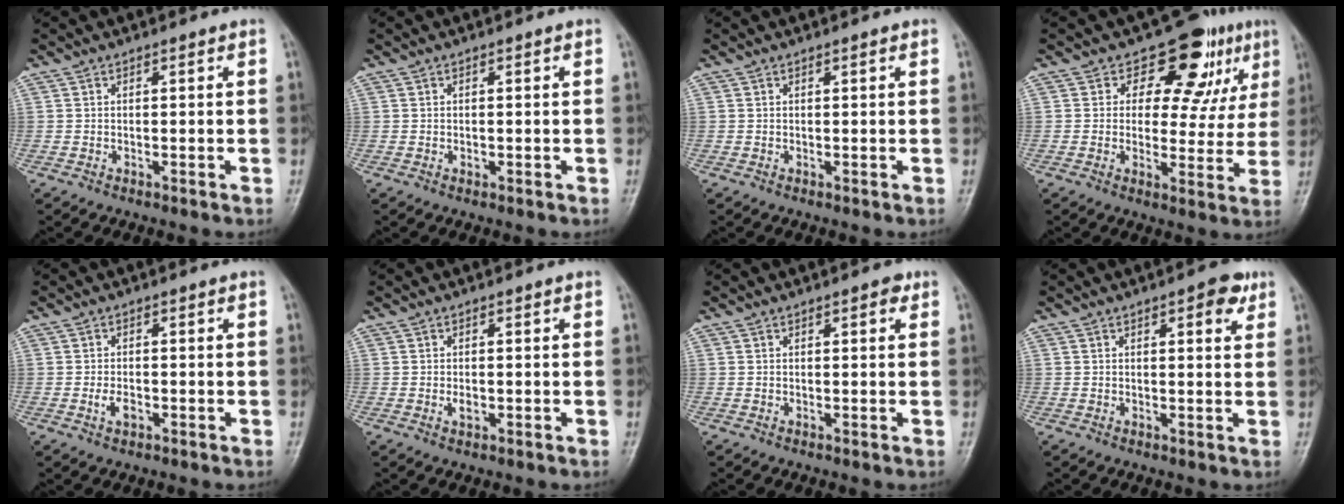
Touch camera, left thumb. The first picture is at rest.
{"total": 0.8, "force": [-0.1, 0.7, 0.4], "torque": [0.001, 0.001, -0.003]}
{"total": 0.6, "force": [0.3, 0.3, 0.4], "torque": [-0.002, 0.000, 0.004]}
{"total": 12.9, "force": [6.6, 8.0, 7.8], "torque": [-0.037, -0.022, 0.086]}
{"total": 2.8, "force": [-1.0, 1.8, 1.9], "torque": [-0.031, 0.003, -0.018]}
{"total": 1.8, "force": [-0.3, 1.3, 1.2], "torque": [-0.014, 0.000, -0.006]}
{"total": 2.0, "force": [0.9, 1.0, 1.5], "torque": [-0.008, 0.000, 0.010]}
{"total": 4.7, "force": [2.4, 1.9, 3.5], "torque": [-0.029, -0.006, 0.025]}